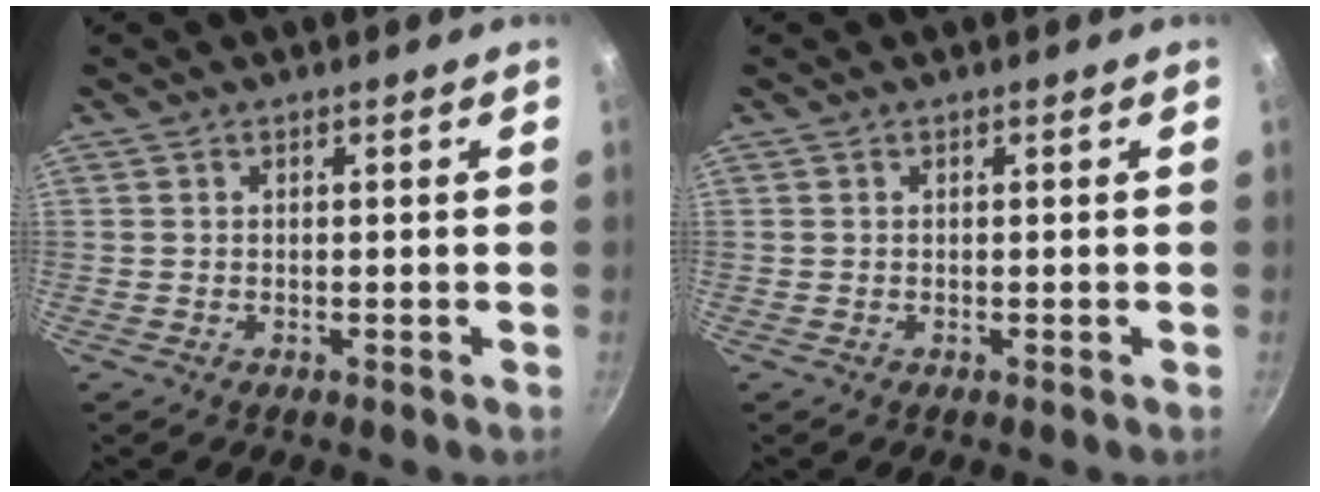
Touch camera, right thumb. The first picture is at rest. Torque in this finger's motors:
{"motor_torque": [-0.19, 0.09, 0.07, -0.38, 0.01]}